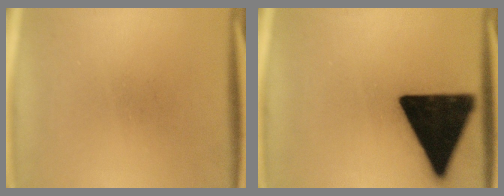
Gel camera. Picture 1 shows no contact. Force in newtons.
{"total": 19.9}